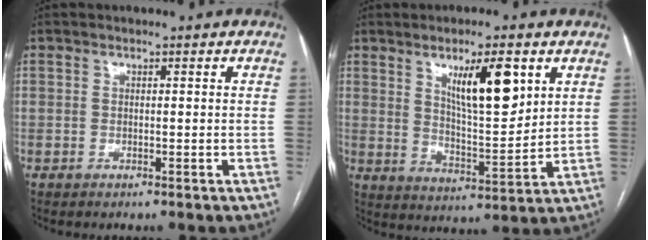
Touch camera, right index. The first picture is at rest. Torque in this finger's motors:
{"motor_torque": [0.69, 0.34, 0.38, 0.10]}